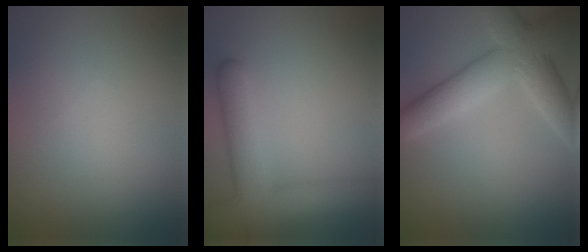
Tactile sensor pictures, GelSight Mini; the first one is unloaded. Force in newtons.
{"total": 7.4, "press": 7.4, "slide": 0.5}
{"total": 7.4, "press": 7.4, "slide": 0.3}